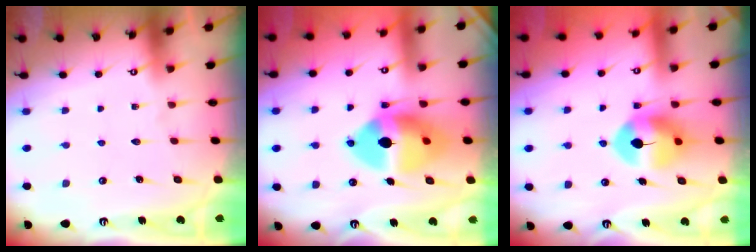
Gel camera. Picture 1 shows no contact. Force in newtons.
{"total": 15.8, "press": 15.7, "slide": 2.2}
{"total": 8.7, "press": 8.6, "slide": 1.2}